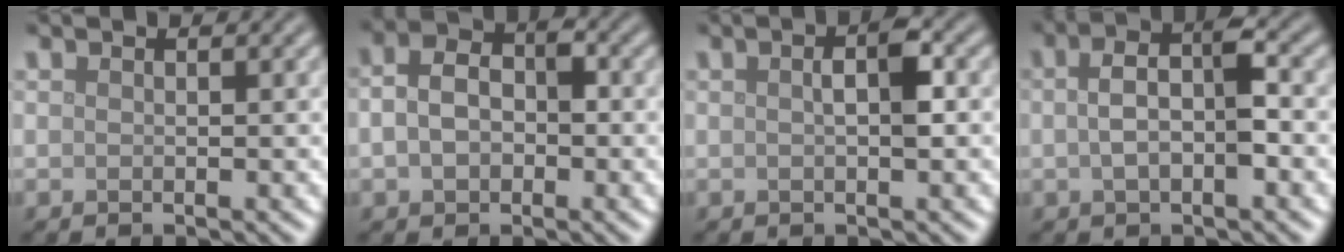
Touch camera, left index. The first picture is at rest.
{"total": 4.0, "force": [-0.3, 2.8, 2.9], "torque": [-0.052, 0.005, -0.010]}
{"total": 2.4, "force": [0.3, 0.5, 2.3], "torque": [-0.039, 0.008, 0.002]}
{"total": 4.5, "force": [-0.1, 1.8, 4.1], "torque": [-0.081, 0.008, -0.005]}